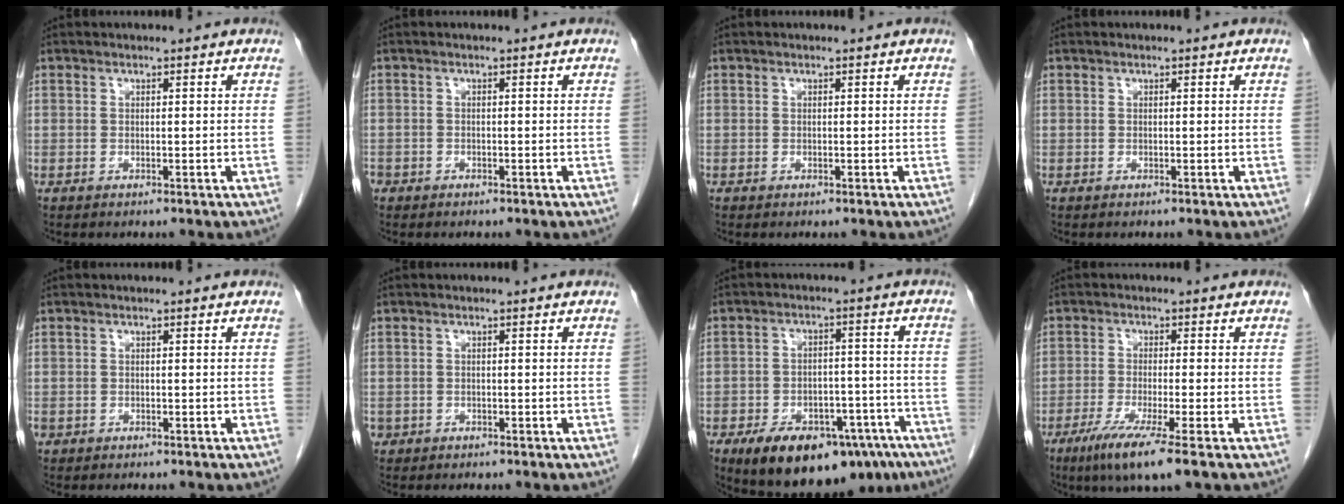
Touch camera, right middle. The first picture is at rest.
{"total": 1.8, "force": [-1.3, 1.2, 0.4], "torque": [-0.011, 0.000, -0.024]}
{"total": 0.0}
{"total": 0.0}
{"total": 0.8, "force": [-0.3, 0.7, 0.2], "torque": [-0.005, 0.003, -0.002]}
{"total": 1.2, "force": [-0.5, 1.0, 0.2], "torque": [-0.004, 0.004, -0.005]}
{"total": 18.5, "force": [-12.4, 8.8, 10.5], "torque": [-0.138, 0.016, -0.172]}
{"total": 7.8, "force": [-4.7, -0.4, 6.3], "torque": [-0.114, -0.026, -0.082]}